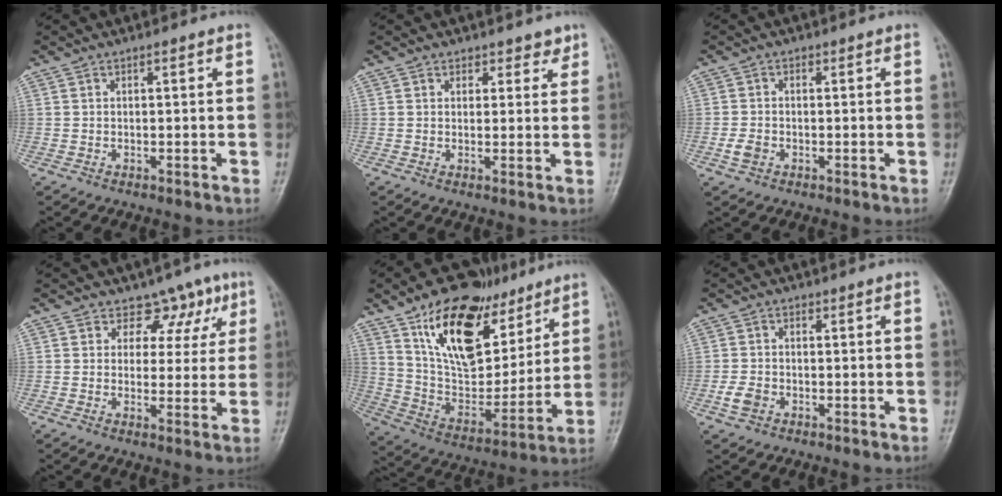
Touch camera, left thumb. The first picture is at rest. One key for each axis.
{"total": 2.9, "fx": 2.1, "fy": 2.0, "fz": 0.3, "tx": 0.027, "ty": -0.011, "tz": 0.024}
{"total": 2.6, "fx": -0.9, "fy": 2.1, "fz": 1.4, "tx": -0.022, "ty": 0.003, "tz": -0.017}
{"total": 7.3, "fx": 4.4, "fy": 5.6, "fz": 1.8, "tx": 0.028, "ty": -0.014, "tz": 0.047}
{"total": 23.3, "fx": 12.9, "fy": 12.5, "fz": 14.8, "tx": -0.192, "ty": -0.052, "tz": 0.233}
{"total": 3.4, "fx": -1.3, "fy": 2.6, "fz": 1.8, "tx": -0.030, "ty": 0.004, "tz": -0.024}